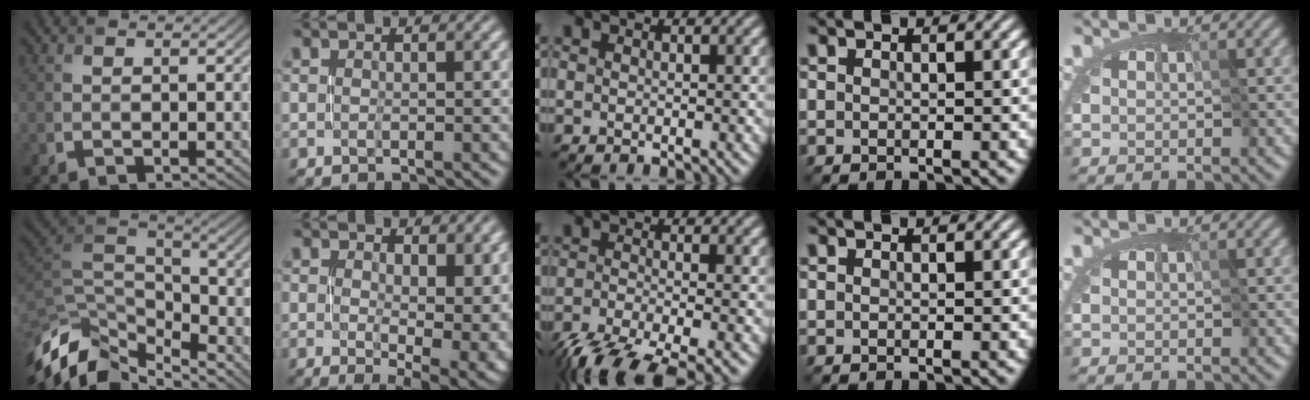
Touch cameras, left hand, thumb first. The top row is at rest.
{"thumb": {"total": 15.1, "force": [-8.6, 7.6, 9.8], "torque": [-0.262, -0.024, -0.141]}, "index": {"total": 8.3, "force": [0.4, 4.5, 7.0], "torque": [-0.090, -0.007, 0.014]}, "middle": {"total": 6.5, "force": [-4.8, 1.5, 4.2], "torque": [-0.079, -0.017, -0.092]}}